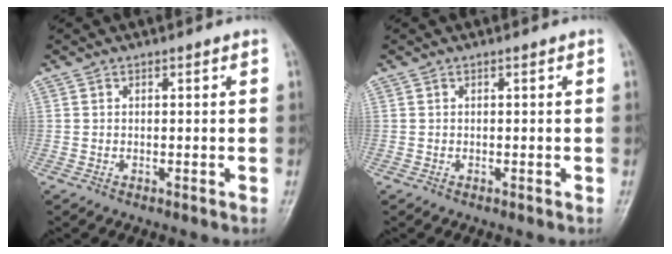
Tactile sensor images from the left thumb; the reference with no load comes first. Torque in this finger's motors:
{"motor_torque": [0.00, 0.00, 0.00, 0.00, 0.00]}